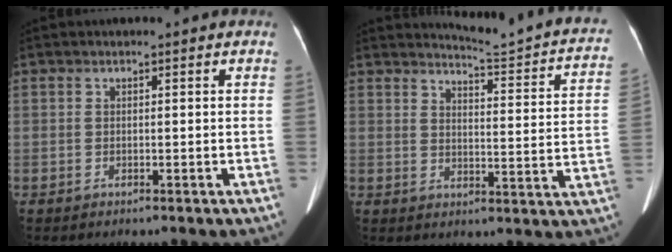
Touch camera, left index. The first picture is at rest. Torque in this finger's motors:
{"motor_torque": [0.39, -0.85, 0.02, 0.01]}